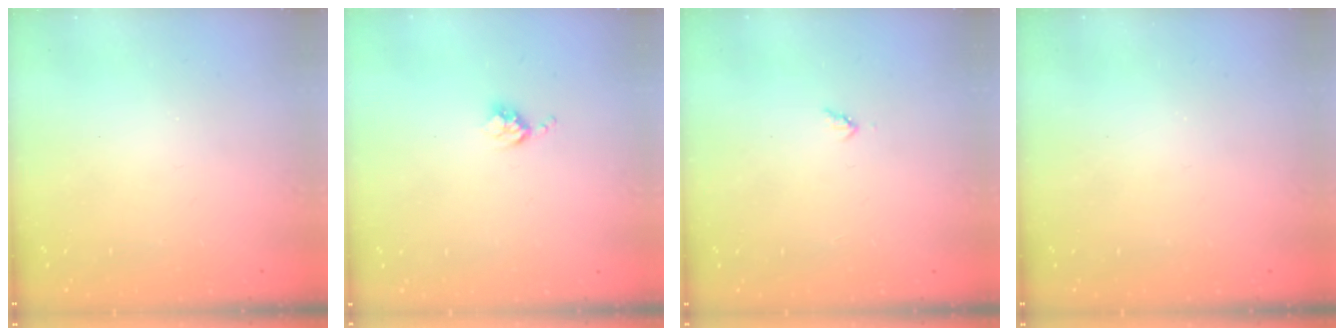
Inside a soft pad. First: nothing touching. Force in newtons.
{"total": 3.3, "press": 3.3, "slide": 0.4}
{"total": 3.0, "press": 3.0, "slide": 0.3}
{"total": 0.0}